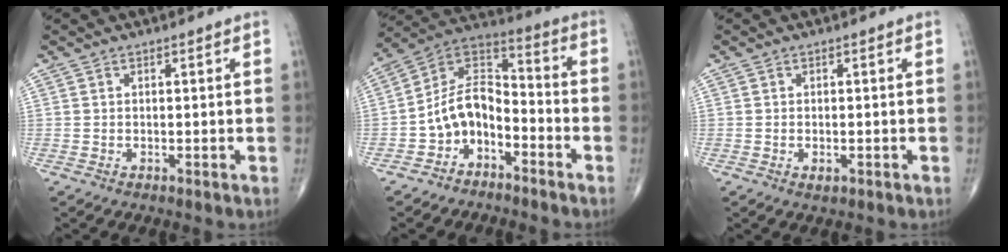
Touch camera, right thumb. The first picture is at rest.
{"total": 10.5, "force": [-4.9, 6.9, 6.2], "torque": [-0.091, 0.083, -0.099]}
{"total": 1.4, "force": [-0.5, 0.7, 1.0], "torque": [-0.018, 0.000, -0.006]}